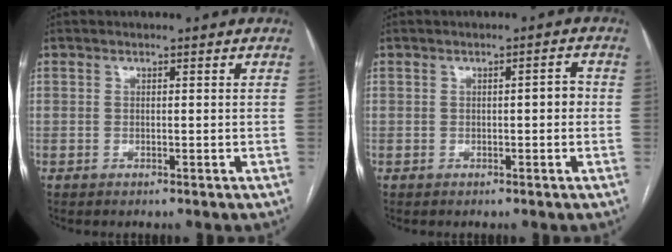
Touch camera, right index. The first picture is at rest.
{"total": 1.8, "force": [-0.1, 0.6, 1.7], "torque": [-0.021, 0.007, -0.001]}